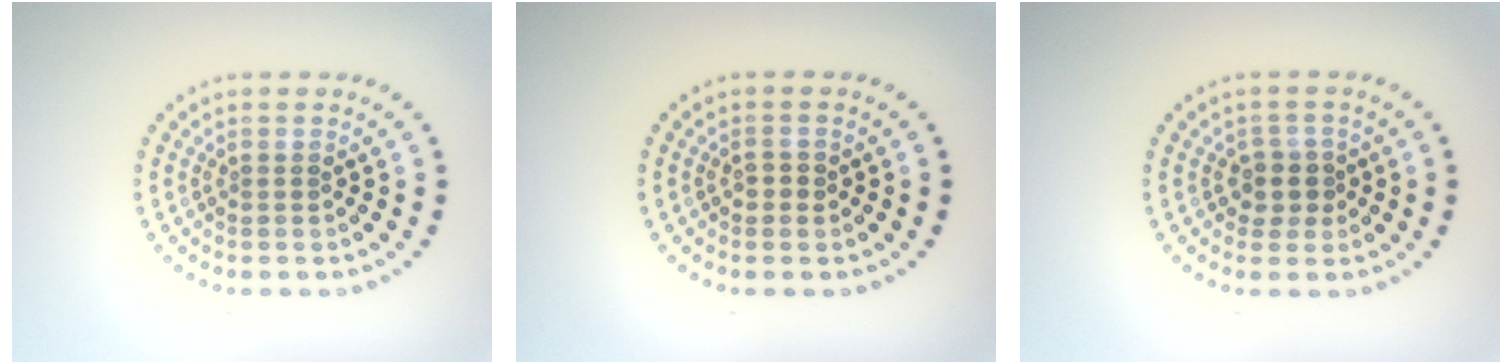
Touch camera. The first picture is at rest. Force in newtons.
{"total": 1.0, "press": 1.0, "slide": 0.2}
{"total": 2.1, "press": 1.8, "slide": 1.1}